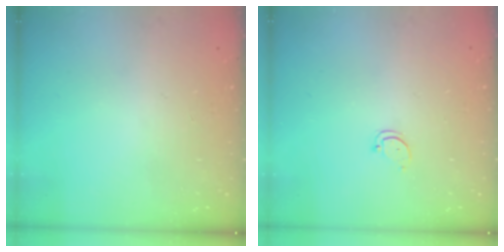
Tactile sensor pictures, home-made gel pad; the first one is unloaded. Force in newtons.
{"total": 2.9, "press": 2.9, "slide": 0.2}